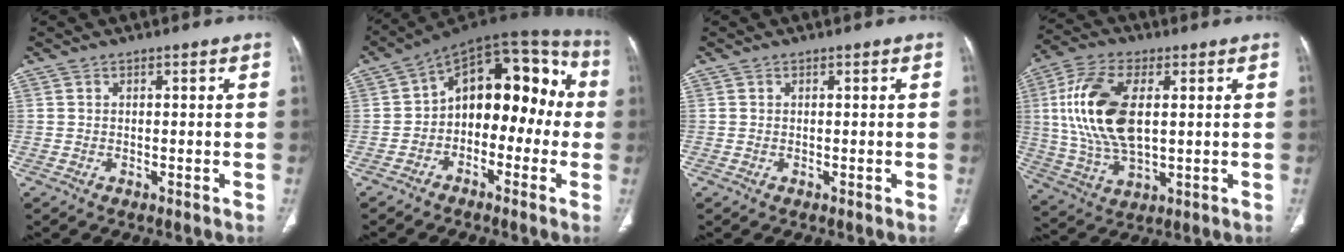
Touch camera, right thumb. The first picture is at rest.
{"total": 16.9, "force": [-0.5, 10.6, 13.2], "torque": [-0.120, 0.057, -0.026]}
{"total": 0.0}
{"total": 16.8, "force": [2.6, 8.6, 14.2], "torque": [-0.296, -0.001, 0.055]}